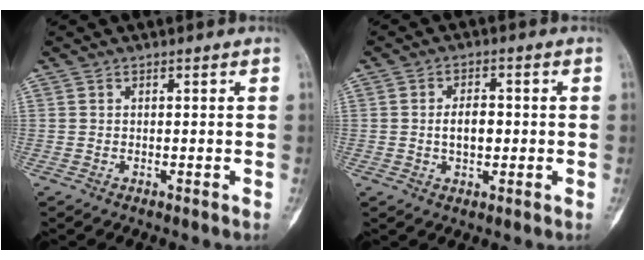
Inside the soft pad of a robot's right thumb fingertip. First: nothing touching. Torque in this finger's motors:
{"motor_torque": [0.72, 0.58, 0.32, -0.47, 0.13]}